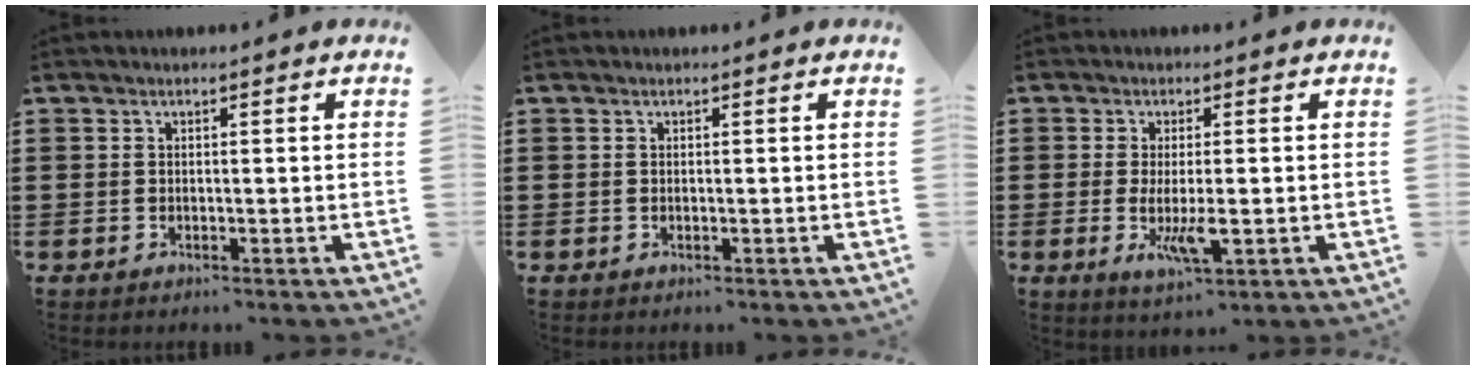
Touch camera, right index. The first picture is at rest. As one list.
[{"total": 0.0}, {"total": 5.3, "force": [-1.2, 1.3, 5.0], "torque": [-0.103, -0.012, -0.023]}]